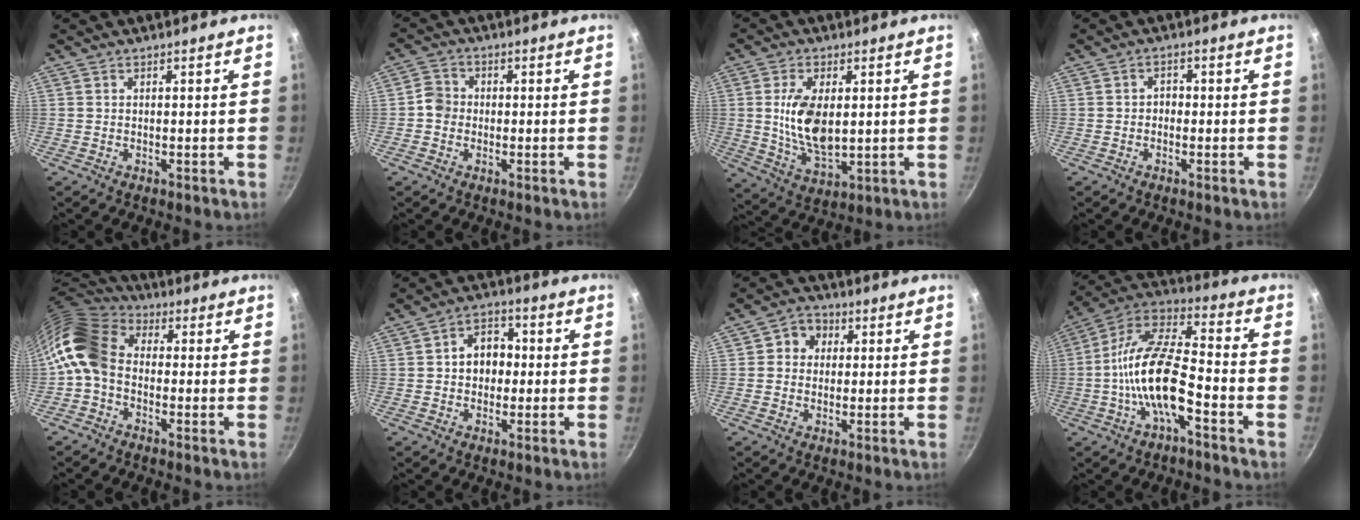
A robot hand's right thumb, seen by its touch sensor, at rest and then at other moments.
{"total": 3.6, "force": [-0.7, 3.2, 1.4], "torque": [-0.011, 0.012, -0.025]}
{"total": 11.5, "force": [1.3, 6.0, 9.6], "torque": [-0.176, -0.013, 0.033]}
{"total": 1.6, "force": [-0.5, 1.3, 0.8], "torque": [-0.006, 0.008, -0.012]}
{"total": 12.0, "force": [-2.1, 8.9, 7.8], "torque": [-0.141, 0.042, -0.066]}
{"total": 7.2, "force": [0.1, 5.6, 4.4], "torque": [-0.027, 0.016, -0.004]}
{"total": 5.7, "force": [1.3, 5.1, 2.3], "torque": [-0.001, 0.003, 0.009]}
{"total": 16.2, "force": [-5.0, 6.2, 14.1], "torque": [-0.258, 0.044, -0.112]}